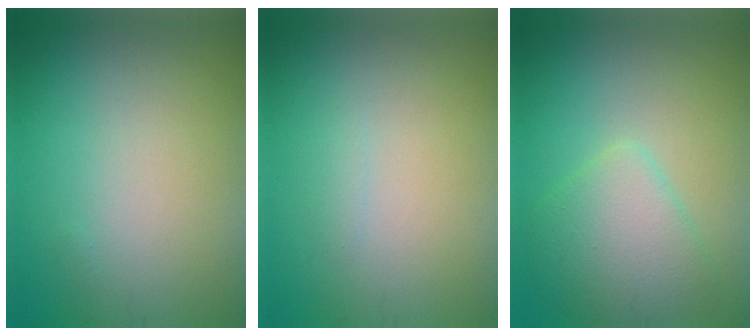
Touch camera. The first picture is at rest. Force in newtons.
{"total": 0.6, "press": 0.6, "slide": 0.0}
{"total": 4.6, "press": 4.6, "slide": 0.2}